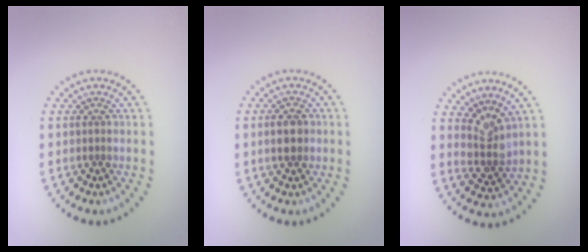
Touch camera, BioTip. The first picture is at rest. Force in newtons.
{"total": 2.8, "press": 2.8, "slide": 0.1}
{"total": 2.7, "press": 2.0, "slide": 1.8}